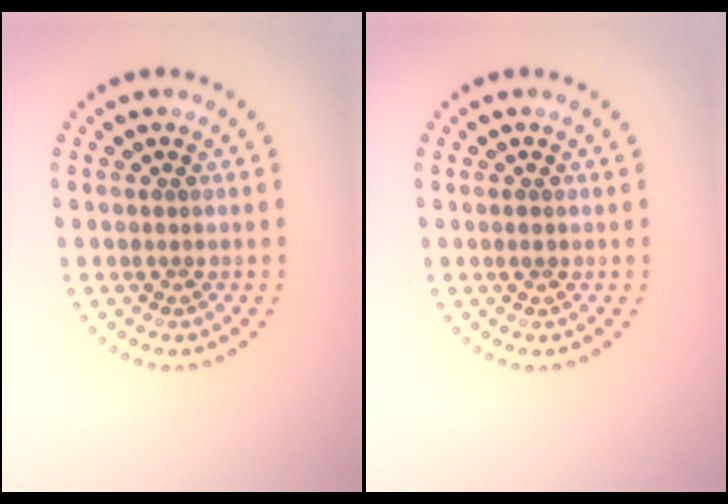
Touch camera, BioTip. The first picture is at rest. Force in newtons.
{"total": 0.8, "press": 0.8, "slide": 0.1}